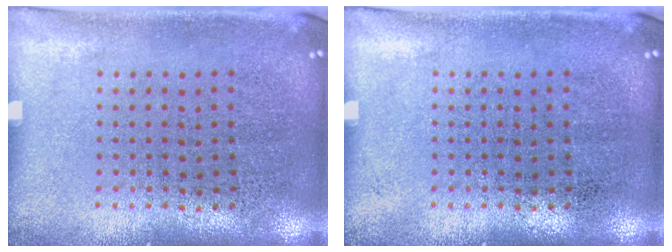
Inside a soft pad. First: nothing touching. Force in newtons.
{"total": 0.0}